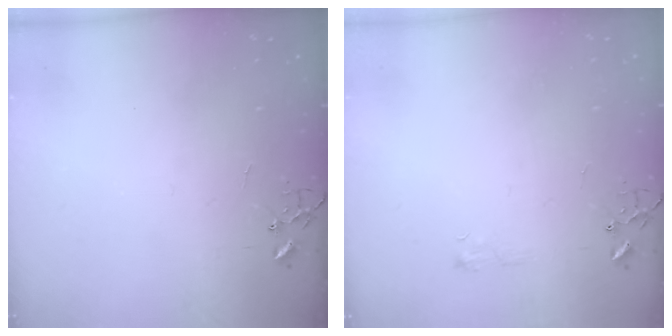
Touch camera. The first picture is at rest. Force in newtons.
{"total": 5.5, "press": 5.4, "slide": 0.8}